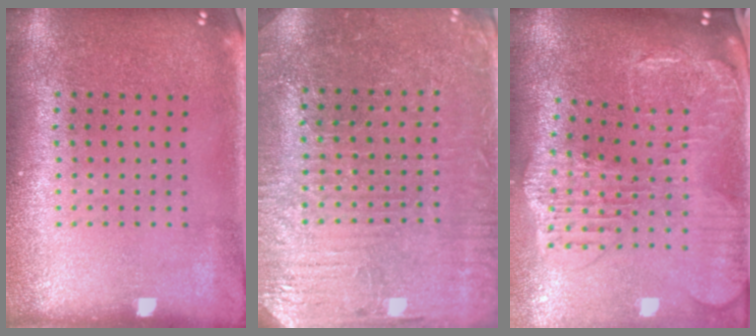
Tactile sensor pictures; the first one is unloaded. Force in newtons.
{"total": 3.4, "press": 3.4, "slide": 0.6}
{"total": 2.5, "press": 2.2, "slide": 1.2}